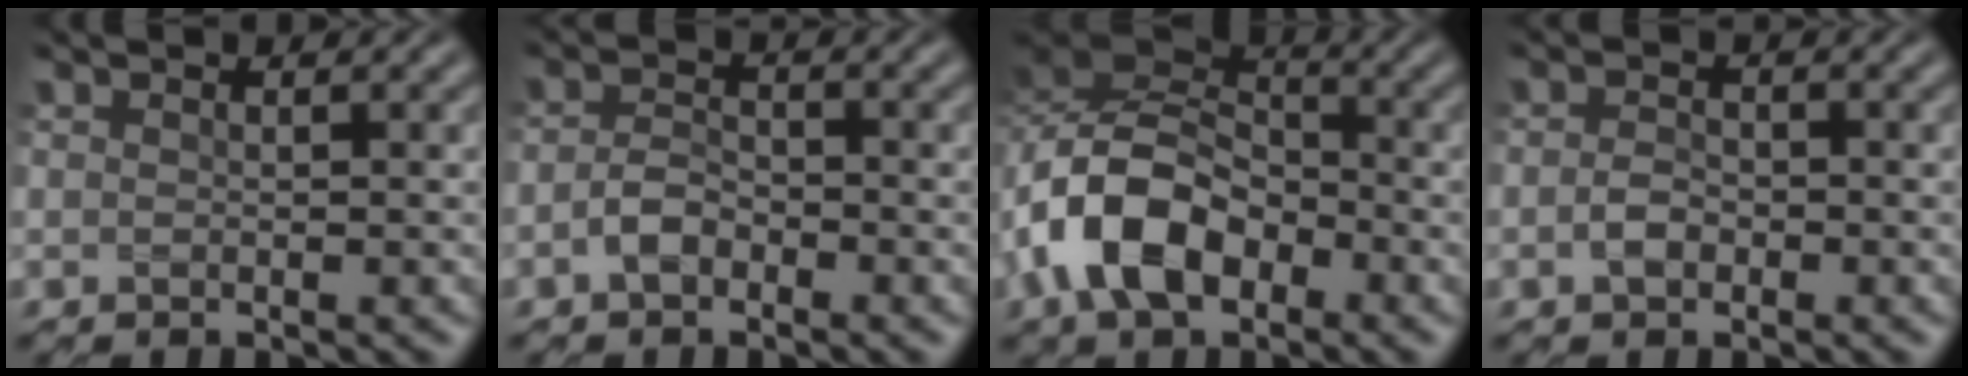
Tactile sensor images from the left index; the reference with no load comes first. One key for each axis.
{"total": 2.0, "fx": -1.0, "fy": 1.2, "fz": 1.3, "tx": -0.027, "ty": 0.004, "tz": -0.025}
{"total": 8.8, "fx": -3.6, "fy": 5.7, "fz": 5.6, "tx": -0.108, "ty": 0.009, "tz": -0.086}
{"total": 1.6, "fx": -0.5, "fy": 1.1, "fz": 1.0, "tx": -0.023, "ty": 0.002, "tz": -0.014}